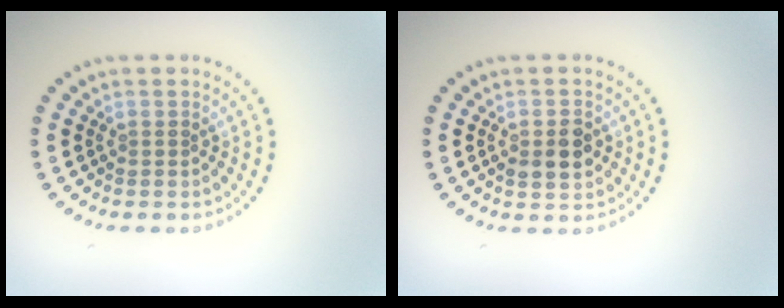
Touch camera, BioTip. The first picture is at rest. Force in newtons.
{"total": 2.5, "press": 2.5, "slide": 0.2}